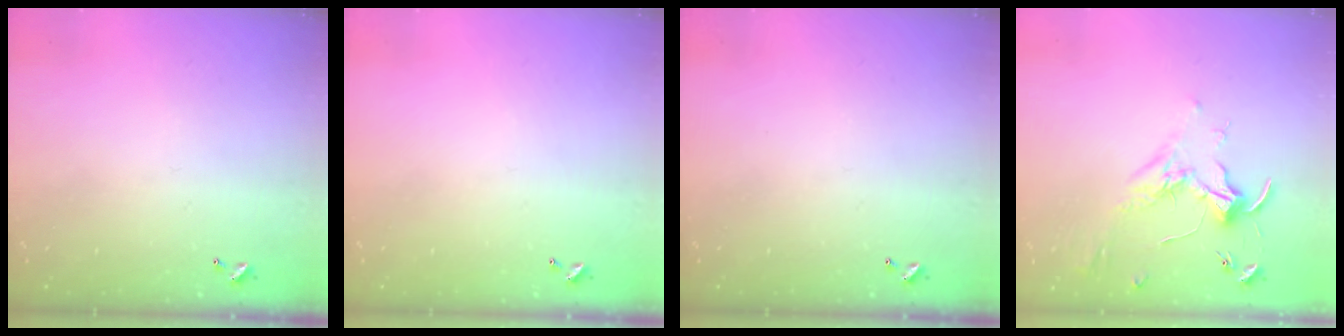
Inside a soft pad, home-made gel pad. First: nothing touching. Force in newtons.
{"total": 0.0}
{"total": 0.0}
{"total": 1.8, "press": 1.6, "slide": 0.7}